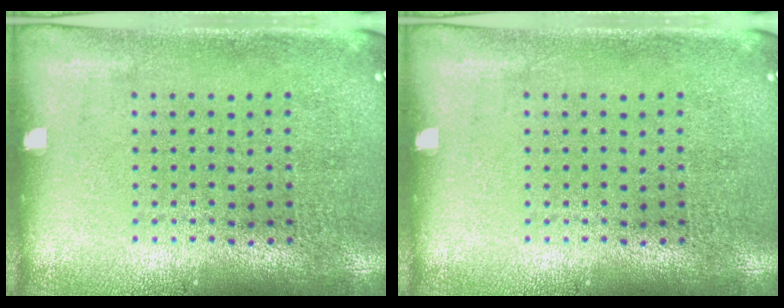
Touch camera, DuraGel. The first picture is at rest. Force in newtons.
{"total": 0.0}